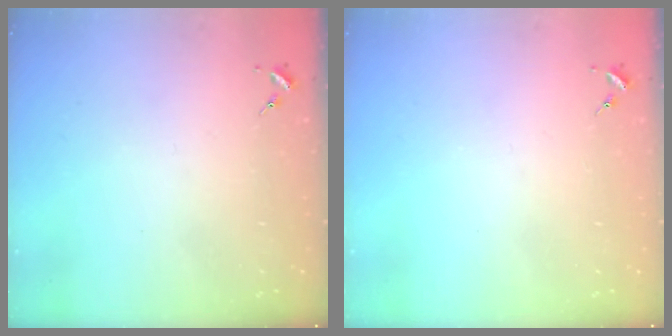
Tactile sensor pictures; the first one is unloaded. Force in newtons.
{"total": 0.0}